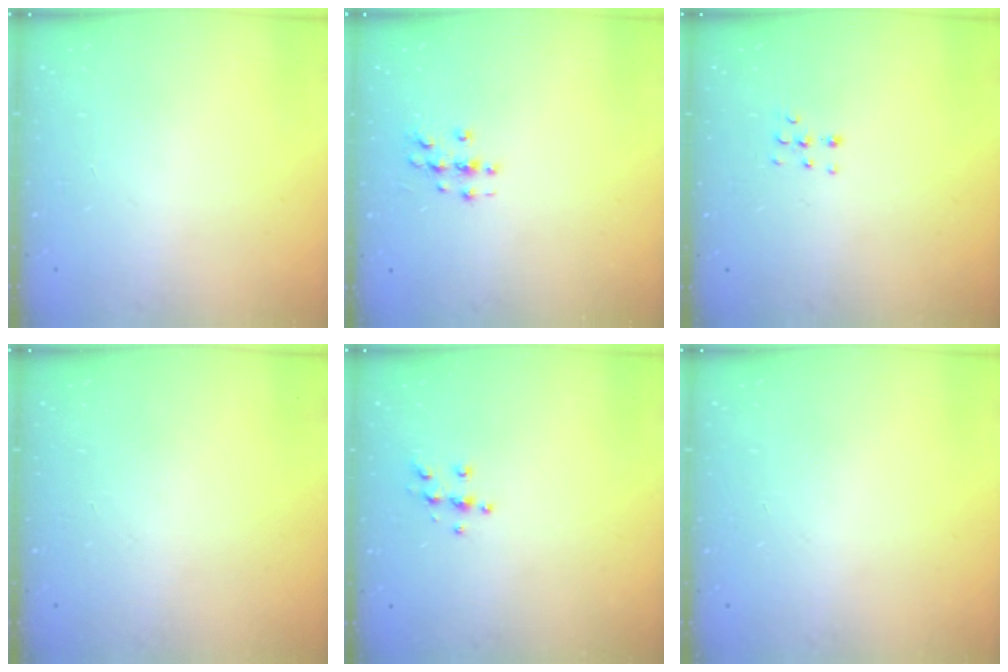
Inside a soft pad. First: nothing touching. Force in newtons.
{"total": 2.8, "press": 2.8, "slide": 0.3}
{"total": 4.3, "press": 4.2, "slide": 1.1}
{"total": 0.0}
{"total": 5.5, "press": 5.5, "slide": 0.5}
{"total": 0.0}